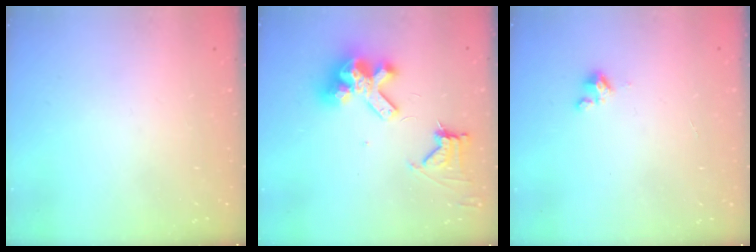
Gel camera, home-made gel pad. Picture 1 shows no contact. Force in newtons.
{"total": 12.3, "press": 12.2, "slide": 1.6}
{"total": 2.4, "press": 2.4, "slide": 0.3}